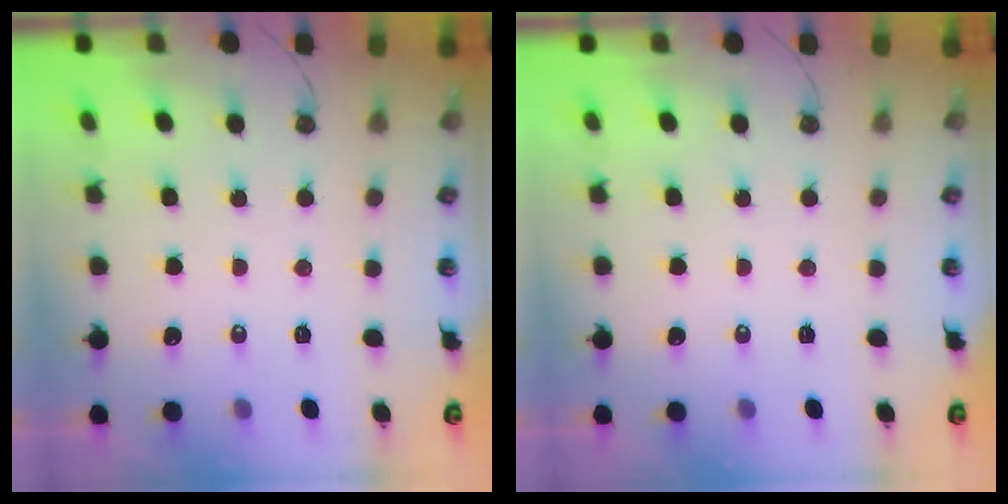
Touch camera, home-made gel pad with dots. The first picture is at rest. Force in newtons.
{"total": 0.0}